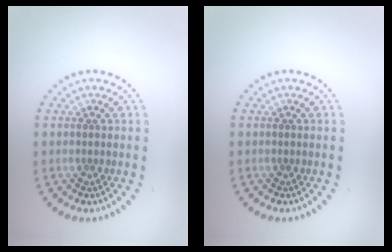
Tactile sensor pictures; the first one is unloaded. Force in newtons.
{"total": 0.0}